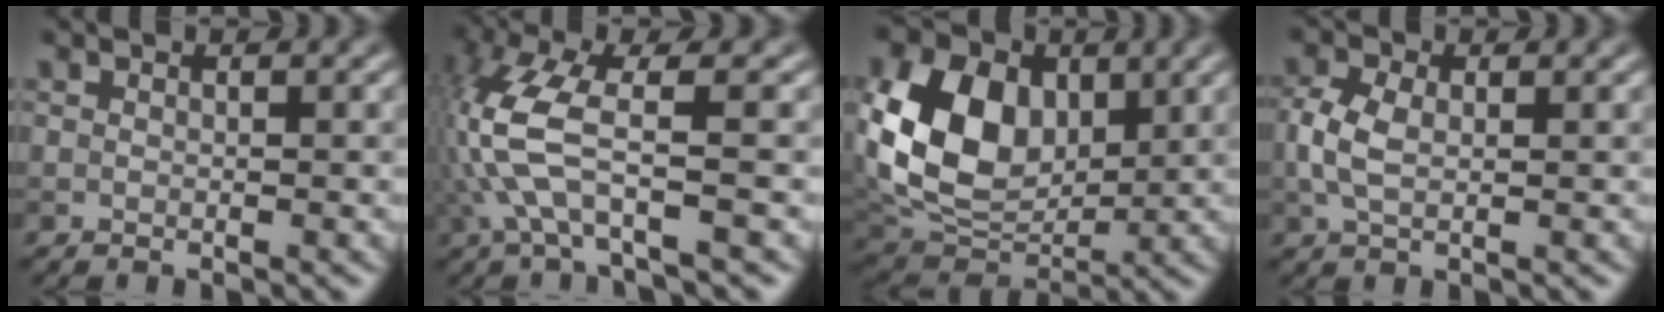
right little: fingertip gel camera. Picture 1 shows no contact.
{"total": 6.6, "force": [-1.3, 1.7, 6.3], "torque": [-0.165, 0.004, -0.027]}
{"total": 11.0, "force": [1.8, 7.8, 7.5], "torque": [-0.168, 0.001, 0.029]}
{"total": 3.1, "force": [0.0, 1.9, 2.5], "torque": [-0.062, 0.002, 0.000]}